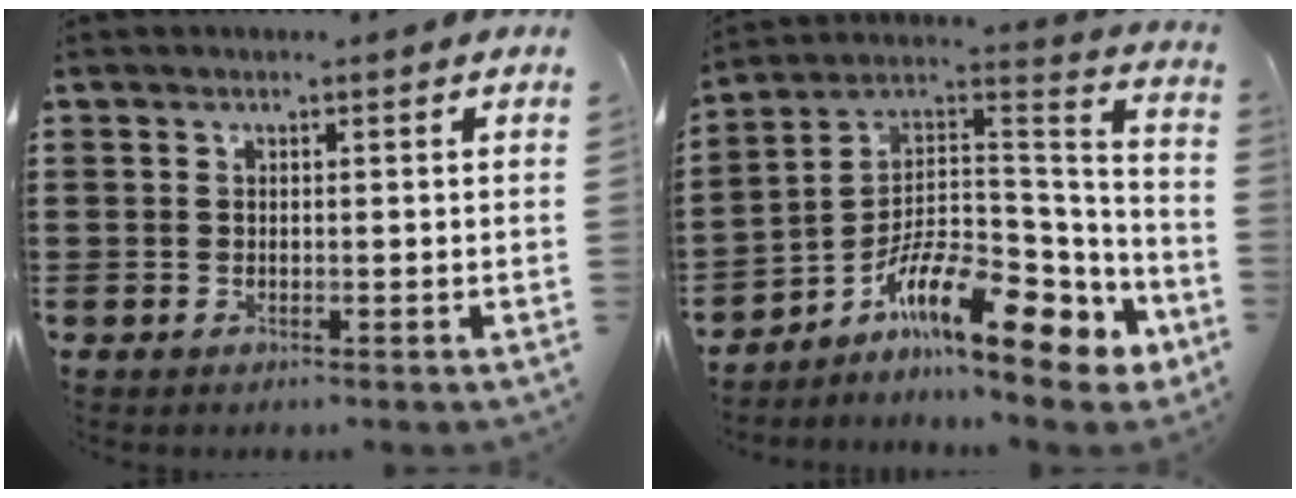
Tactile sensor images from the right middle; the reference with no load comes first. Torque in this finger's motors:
{"motor_torque": [2.14, 0.00, 1.05, 0.21]}